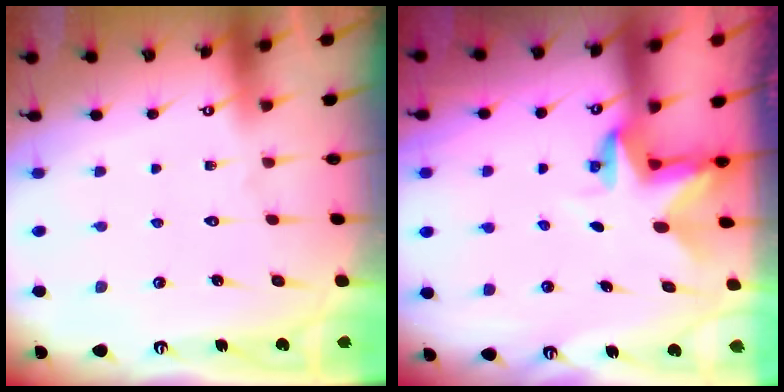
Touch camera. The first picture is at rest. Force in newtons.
{"total": 2.9, "press": 2.9, "slide": 0.2}